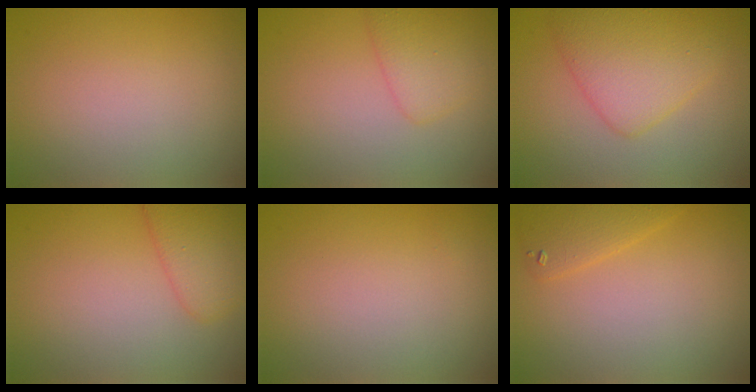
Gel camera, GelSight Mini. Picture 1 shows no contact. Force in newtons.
{"total": 2.3, "press": 2.3, "slide": 0.2}
{"total": 4.8, "press": 4.8, "slide": 0.2}
{"total": 3.0, "press": 3.0, "slide": 0.3}
{"total": 0.0}
{"total": 2.1, "press": 2.1, "slide": 0.2}